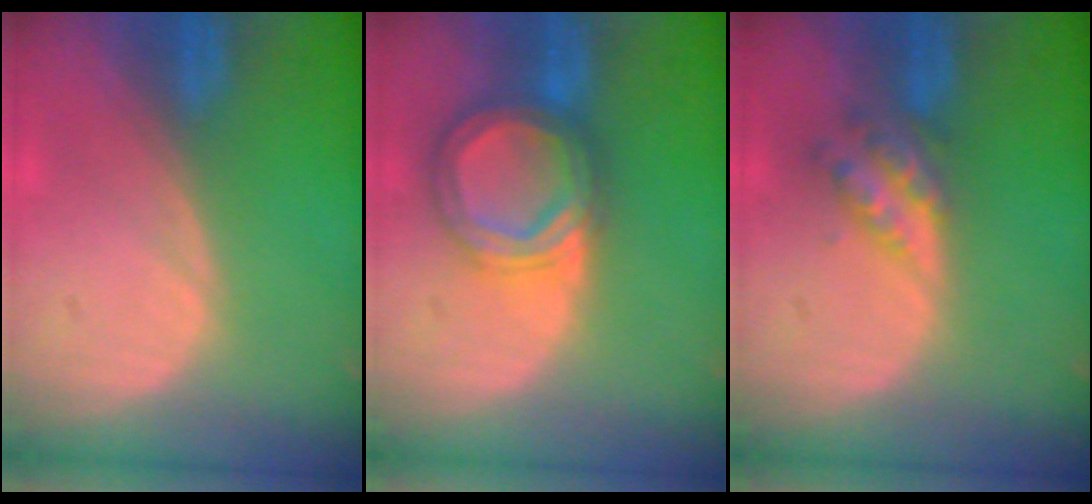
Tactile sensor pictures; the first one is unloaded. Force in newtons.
{"total": 7.2, "press": 7.2, "slide": 0.6}
{"total": 4.0, "press": 4.0, "slide": 0.3}